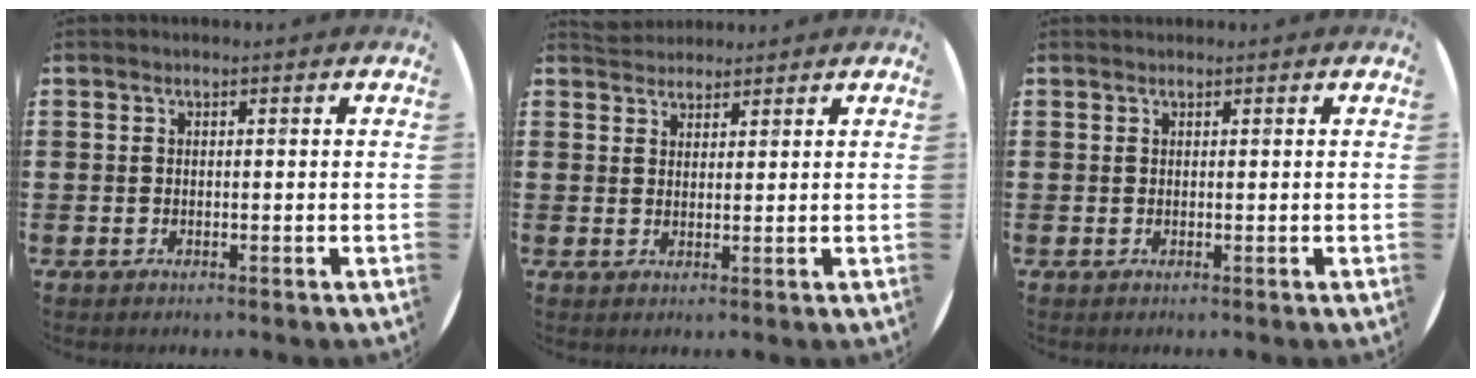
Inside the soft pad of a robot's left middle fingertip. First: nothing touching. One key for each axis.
{"total": 2.4, "fx": 2.3, "fy": 0.7, "fz": -0.2, "tx": -0.001, "ty": 0.002, "tz": 0.046}
{"total": 0.0}